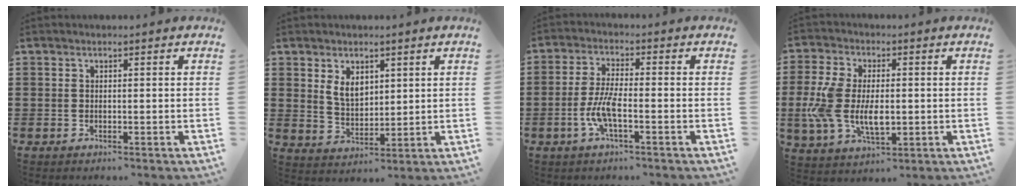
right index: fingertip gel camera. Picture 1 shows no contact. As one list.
[{"total": 4.6, "force": [2.1, 2.9, 2.8], "torque": [-0.057, 0.006, 0.037]}, {"total": 5.8, "force": [-2.1, 1.3, 5.2], "torque": [-0.124, -0.012, -0.046]}, {"total": 9.5, "force": [-0.8, 5.3, 7.8], "torque": [-0.188, -0.002, -0.020]}]